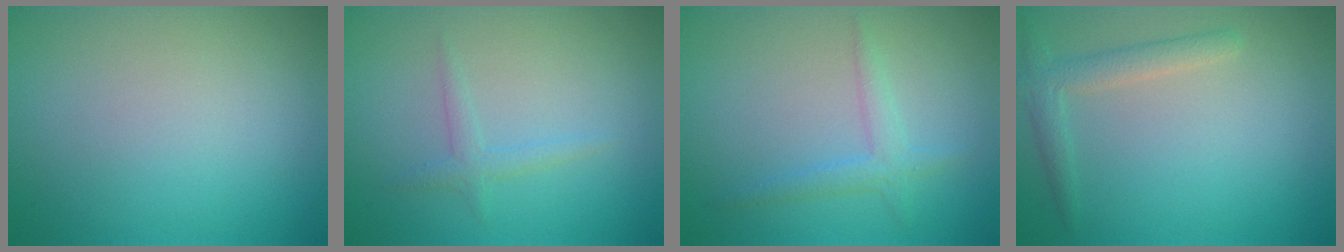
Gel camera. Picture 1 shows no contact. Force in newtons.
{"total": 1.3, "press": 1.3, "slide": 0.1}
{"total": 1.9, "press": 1.9, "slide": 0.1}
{"total": 2.3, "press": 2.2, "slide": 0.2}